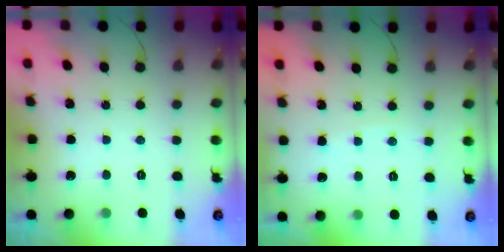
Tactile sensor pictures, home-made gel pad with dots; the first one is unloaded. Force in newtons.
{"total": 2.3, "press": 2.3, "slide": 0.3}